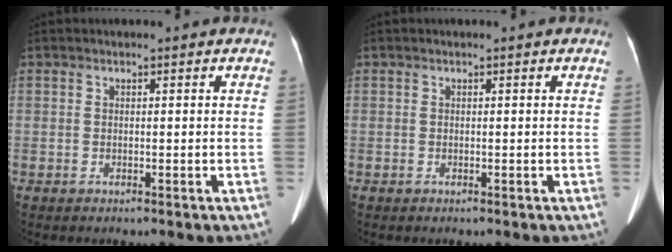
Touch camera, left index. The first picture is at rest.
{"total": 0.0}